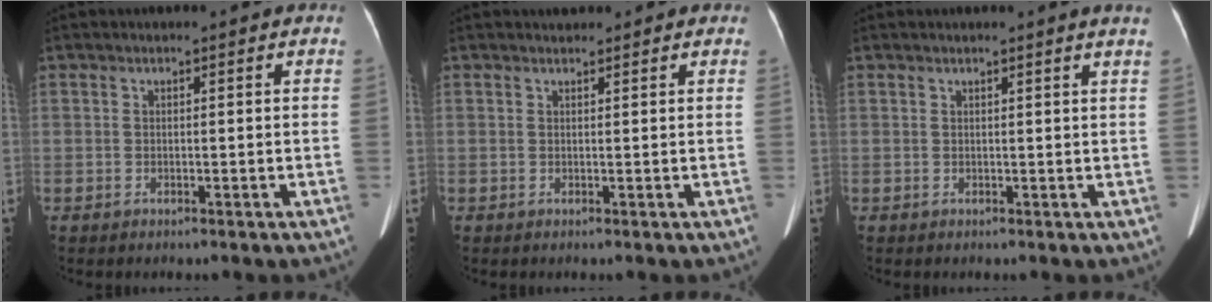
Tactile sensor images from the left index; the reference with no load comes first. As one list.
[{"total": 1.2, "force": [0.9, 0.7, 0.0], "torque": [0.001, 0.012, 0.012]}, {"total": 1.8, "force": [1.4, -0.6, 0.8], "torque": [-0.022, -0.007, 0.021]}]